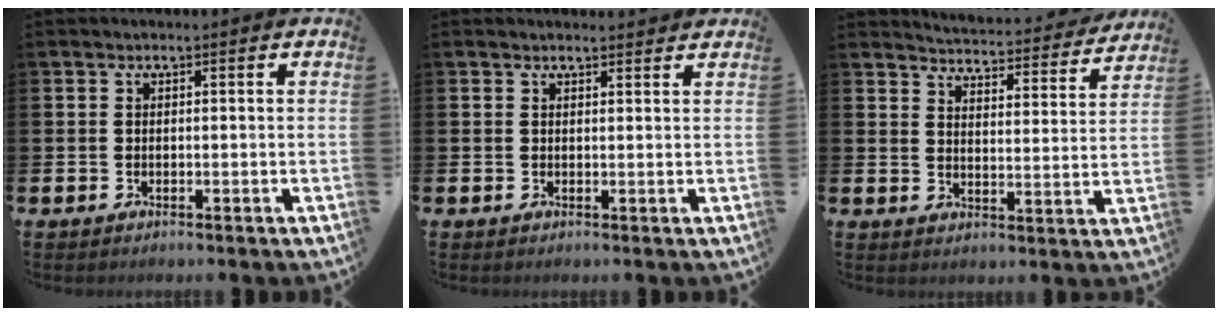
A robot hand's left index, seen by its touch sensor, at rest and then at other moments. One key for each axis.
{"total": 1.3, "fx": 1.3, "fy": 0.2, "fz": 0.0, "tx": 0.007, "ty": -0.006, "tz": 0.022}
{"total": 4.4, "fx": 4.4, "fy": 0.3, "fz": 0.4, "tx": -0.023, "ty": -0.039, "tz": 0.071}